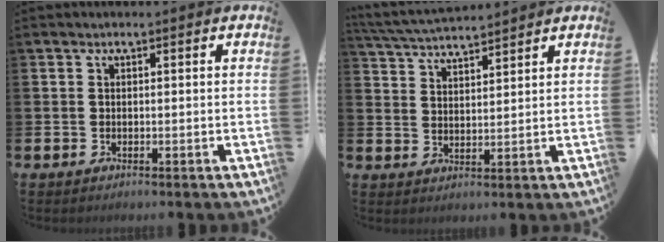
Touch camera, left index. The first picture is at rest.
{"total": 4.8, "force": [4.7, 0.2, 0.7], "torque": [-0.037, -0.022, 0.086]}